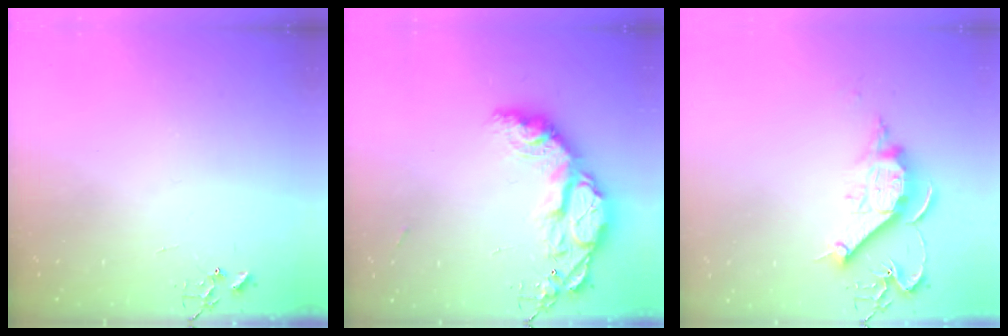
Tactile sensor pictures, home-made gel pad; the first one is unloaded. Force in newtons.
{"total": 18.7, "press": 18.6, "slide": 1.8}
{"total": 12.1, "press": 12.0, "slide": 1.3}